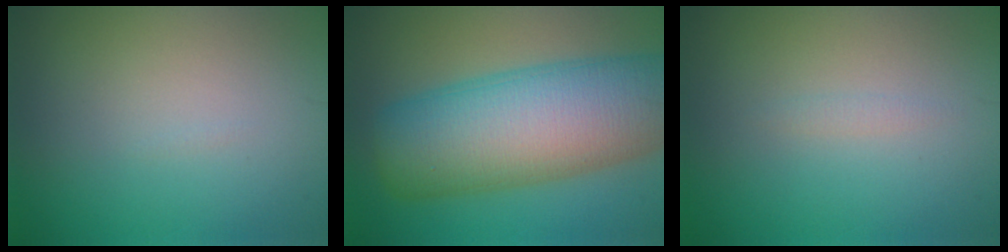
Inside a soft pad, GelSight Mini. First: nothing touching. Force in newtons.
{"total": 13.4, "press": 13.4, "slide": 0.5}
{"total": 0.6, "press": 0.6, "slide": 0.0}